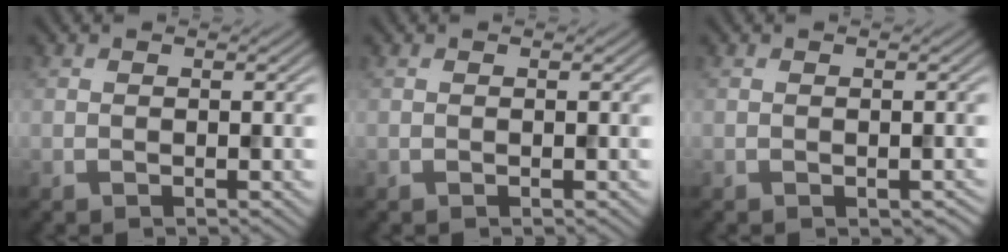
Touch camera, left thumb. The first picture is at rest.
{"total": 0.0}
{"total": 0.8, "force": [-0.4, 0.3, 0.6], "torque": [-0.008, -0.005, -0.003]}